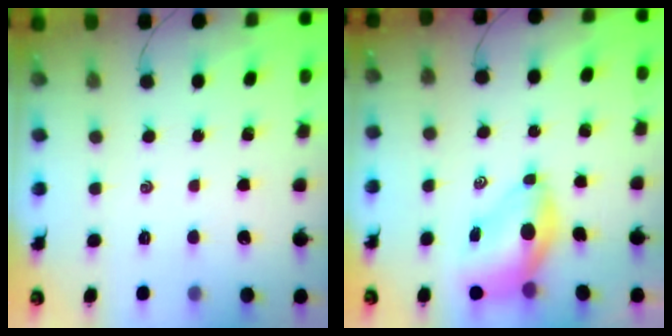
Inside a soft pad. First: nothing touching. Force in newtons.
{"total": 7.0, "press": 6.8, "slide": 1.6}